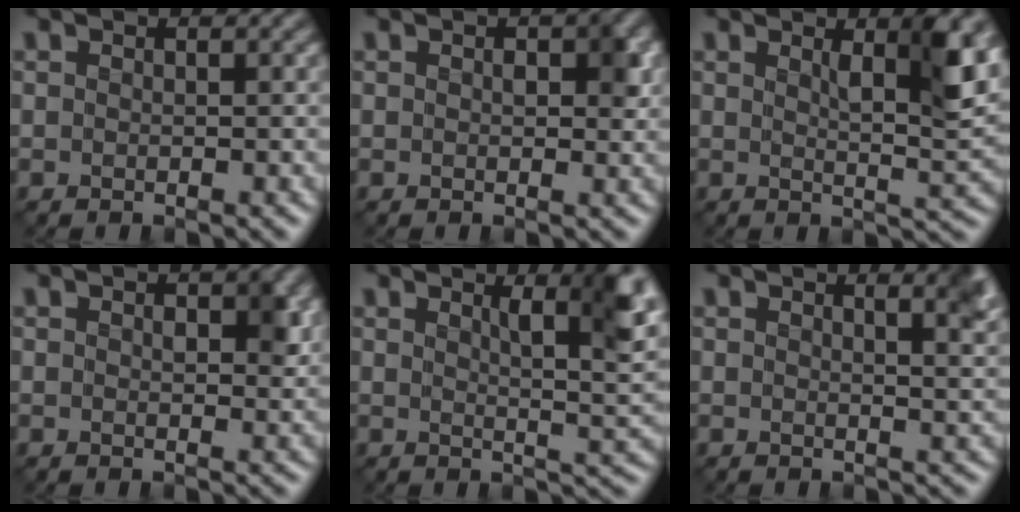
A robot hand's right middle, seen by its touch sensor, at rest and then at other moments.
{"total": 2.5, "force": [0.4, 1.4, 2.0], "torque": [-0.024, -0.002, 0.007]}
{"total": 5.2, "force": [1.8, 1.2, 4.7], "torque": [-0.067, -0.006, 0.030]}
{"total": 2.3, "force": [0.5, 1.2, 1.9], "torque": [-0.022, -0.004, 0.011]}
{"total": 6.4, "force": [2.6, 1.7, 5.6], "torque": [-0.061, -0.001, 0.042]}
{"total": 4.0, "force": [2.1, 1.5, 3.0], "torque": [-0.017, 0.005, 0.021]}